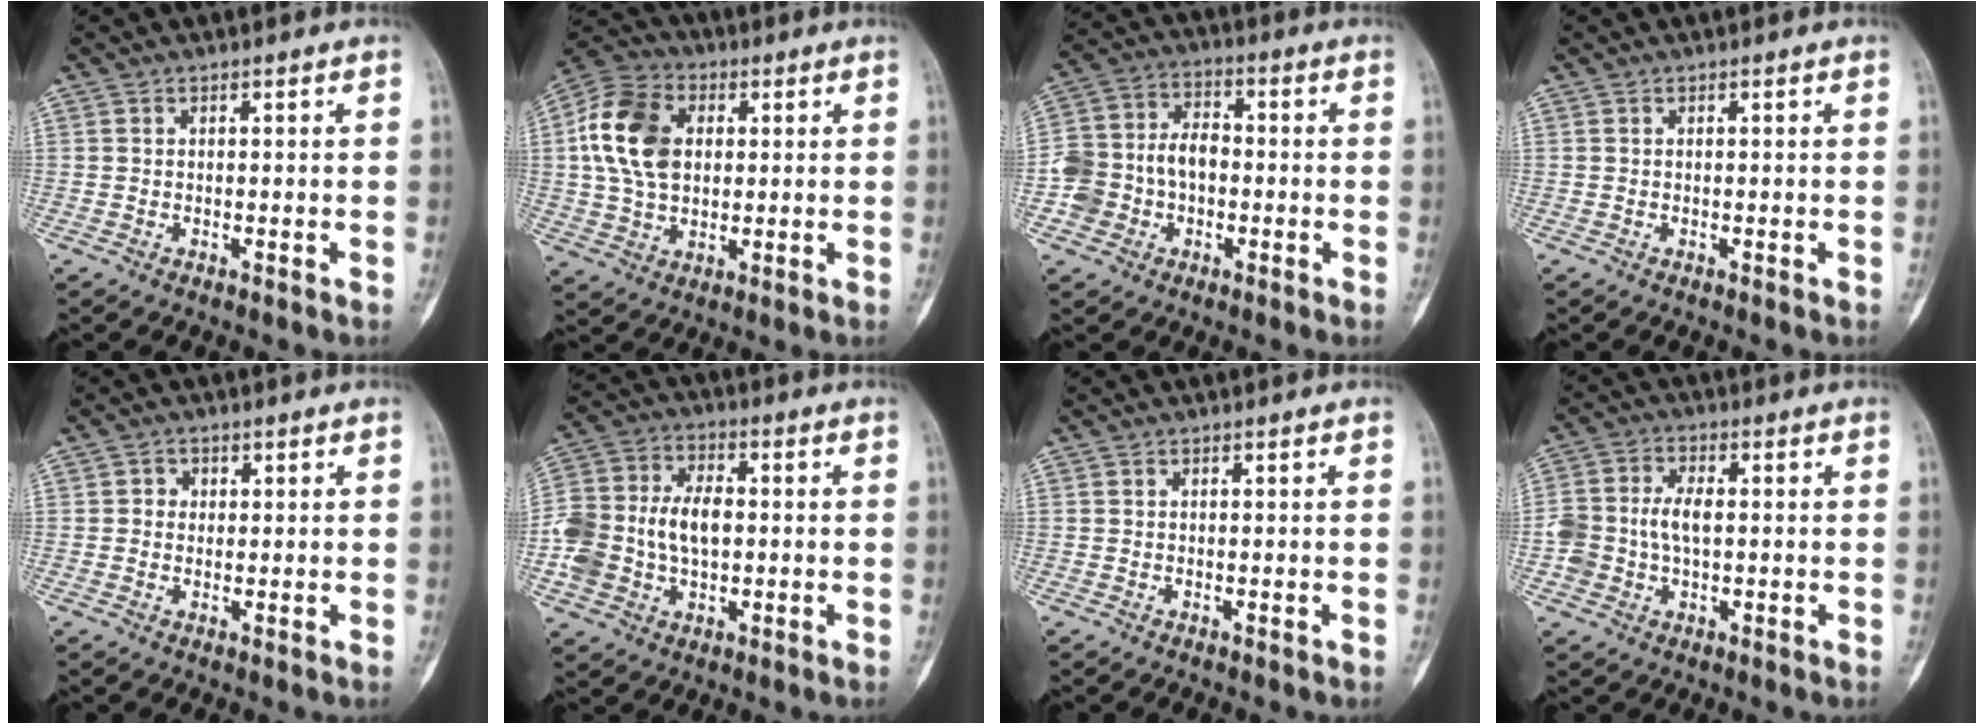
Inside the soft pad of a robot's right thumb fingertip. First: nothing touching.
{"total": 14.3, "force": [2.2, 10.1, 10.0], "torque": [-0.181, 0.013, 0.033]}
{"total": 10.9, "force": [-2.3, 8.5, 6.3], "torque": [-0.107, 0.047, -0.048]}
{"total": 0.0}
{"total": 2.0, "force": [0.4, 1.9, 0.6], "torque": [0.003, 0.003, 0.002]}
{"total": 14.5, "force": [-1.2, 9.8, 10.6], "torque": [-0.207, 0.028, -0.020]}
{"total": 0.0}
{"total": 7.9, "force": [-0.4, 5.0, 6.0], "torque": [-0.126, 0.023, -0.007]}